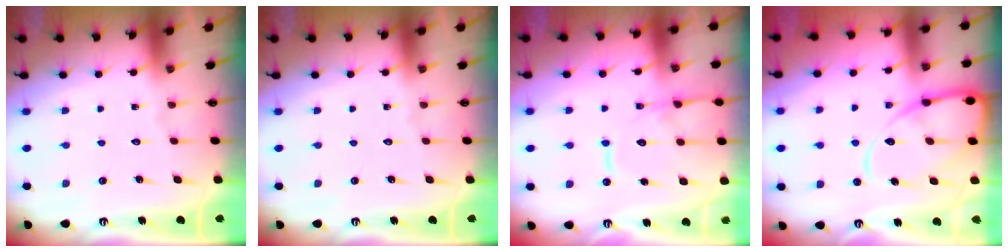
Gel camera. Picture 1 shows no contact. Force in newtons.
{"total": 0.0}
{"total": 13.1, "press": 13.1, "slide": 1.4}
{"total": 13.2, "press": 13.2, "slide": 1.4}